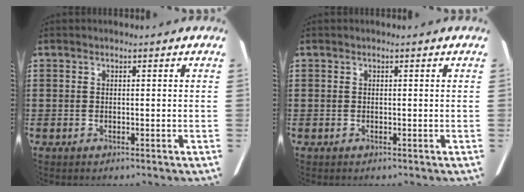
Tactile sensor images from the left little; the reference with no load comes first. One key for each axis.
{"total": 0.0}